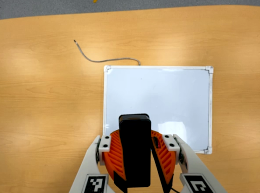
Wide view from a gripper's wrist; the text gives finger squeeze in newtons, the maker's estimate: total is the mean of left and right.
{"total": 10.0, "left": 10.2, "right": 9.9}